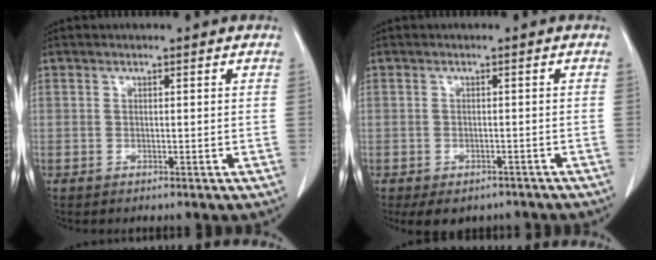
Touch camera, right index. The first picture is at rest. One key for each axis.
{"total": 6.6, "fx": -5.0, "fy": 3.8, "fz": 2.0, "tx": -0.015, "ty": 0.005, "tz": -0.065}